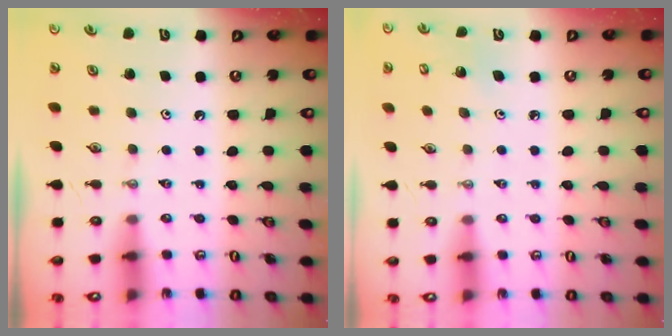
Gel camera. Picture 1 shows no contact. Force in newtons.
{"total": 3.1, "press": 3.0, "slide": 0.3}